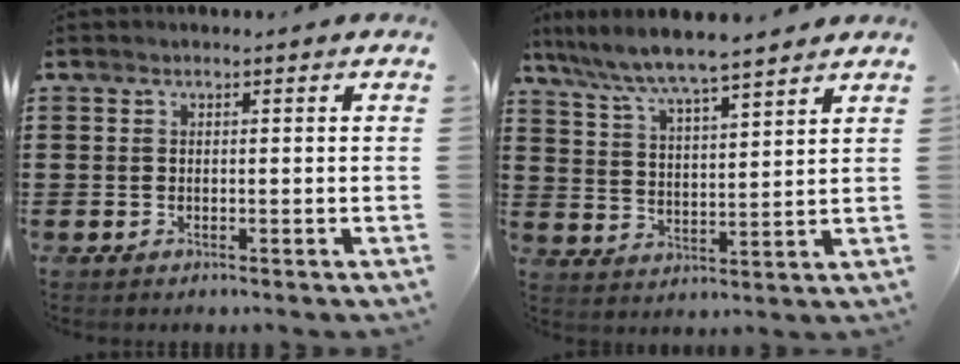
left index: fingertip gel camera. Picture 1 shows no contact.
{"total": 5.9, "force": [5.5, -0.1, 2.2], "torque": [-0.067, -0.033, 0.093]}